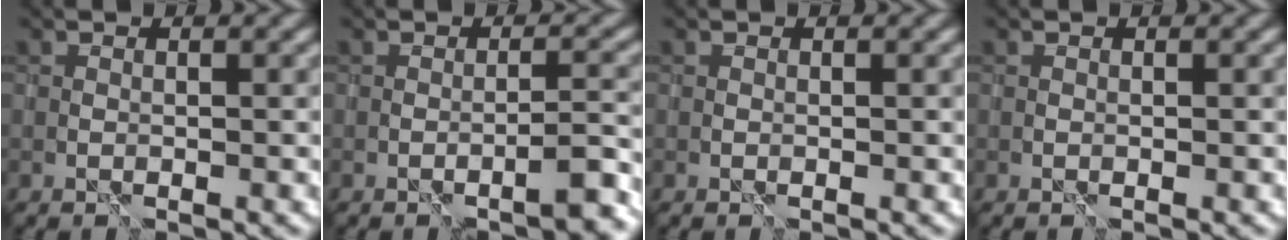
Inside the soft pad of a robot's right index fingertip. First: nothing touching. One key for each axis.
{"total": 3.1, "fx": -1.7, "fy": 0.4, "fz": 2.6, "tx": -0.036, "ty": 0.005, "tz": -0.029}
{"total": 0.0}
{"total": 0.0}